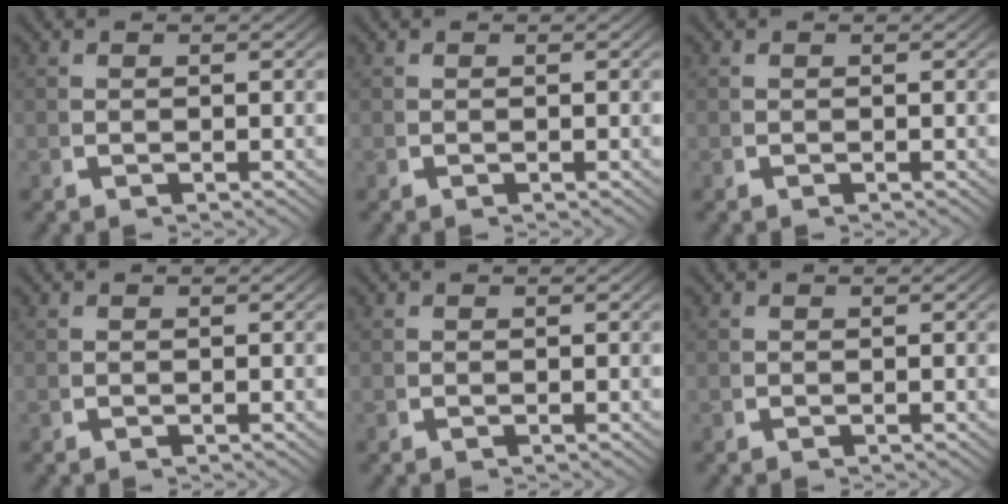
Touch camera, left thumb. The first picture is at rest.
{"total": 0.0}
{"total": 0.0}
{"total": 0.0}
{"total": 0.0}
{"total": 0.0}